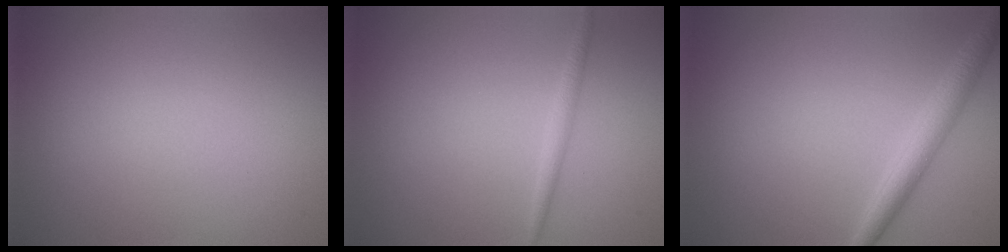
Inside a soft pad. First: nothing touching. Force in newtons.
{"total": 1.1, "press": 1.1, "slide": 0.0}
{"total": 2.6, "press": 2.6, "slide": 0.1}